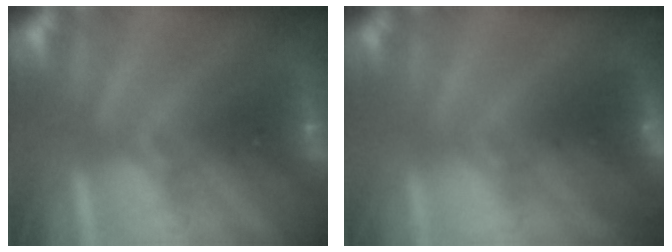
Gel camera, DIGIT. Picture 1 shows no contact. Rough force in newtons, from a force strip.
{"total": 2.7}